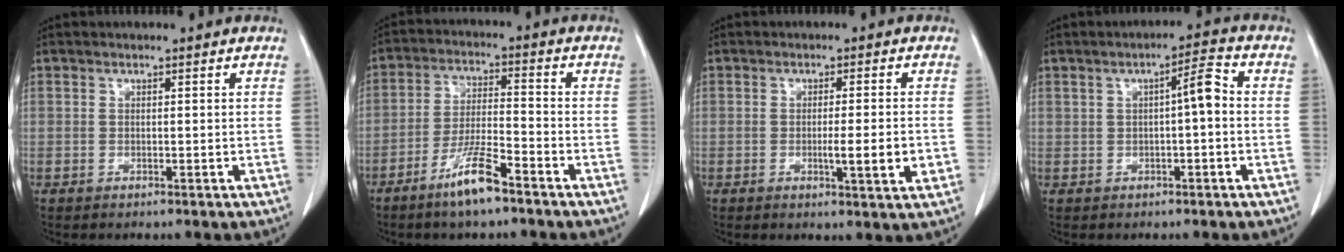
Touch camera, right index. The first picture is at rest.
{"total": 8.1, "force": [-5.5, 0.9, 5.9], "torque": [-0.117, -0.011, -0.106]}
{"total": 5.5, "force": [-1.2, 0.2, 5.3], "torque": [-0.079, -0.008, -0.017]}
{"total": 4.2, "force": [0.3, 0.8, 4.1], "torque": [-0.061, 0.017, 0.001]}